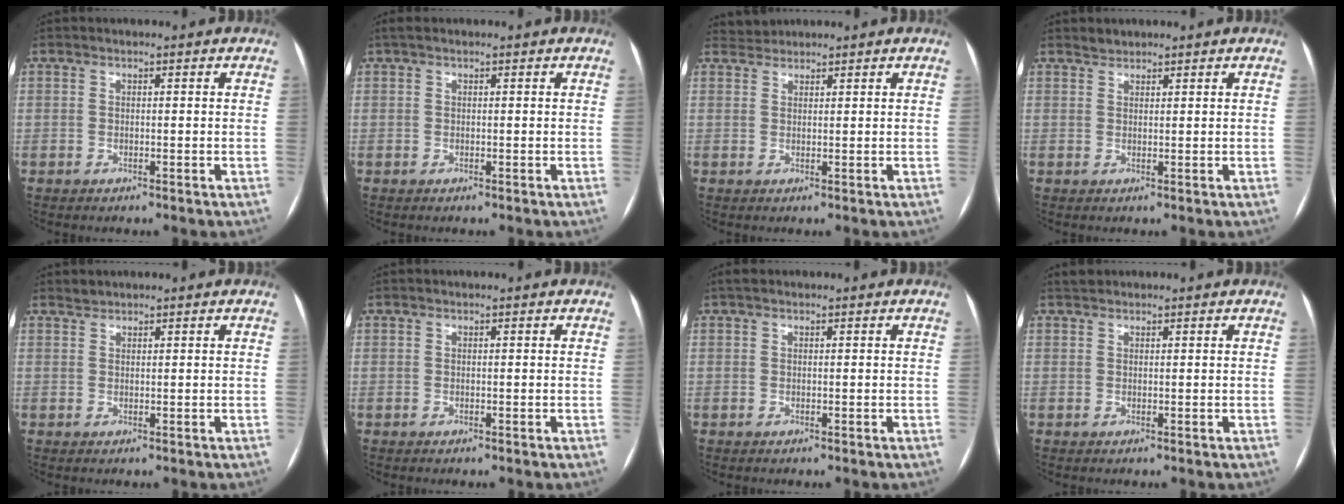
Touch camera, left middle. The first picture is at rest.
{"total": 1.1, "force": [0.7, 0.3, 0.7], "torque": [-0.015, 0.020, 0.009]}
{"total": 1.7, "force": [1.6, 0.2, -0.6], "torque": [0.002, 0.013, 0.033]}
{"total": 1.2, "force": [1.1, 0.5, -0.1], "torque": [0.001, 0.004, 0.018]}
{"total": 0.8, "force": [0.8, 0.2, -0.1], "torque": [-0.002, 0.004, 0.016]}
{"total": 0.0}
{"total": 1.0, "force": [0.7, 0.4, 0.5], "torque": [-0.014, 0.019, 0.013]}
{"total": 1.3, "force": [1.2, 0.5, -0.1], "torque": [-0.003, 0.015, 0.022]}